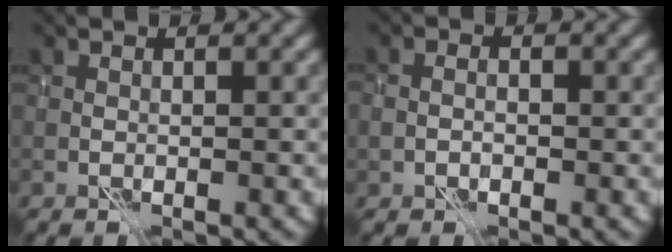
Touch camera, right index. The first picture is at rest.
{"total": 0.8, "force": [-0.4, 0.5, 0.5], "torque": [-0.012, 0.003, -0.008]}